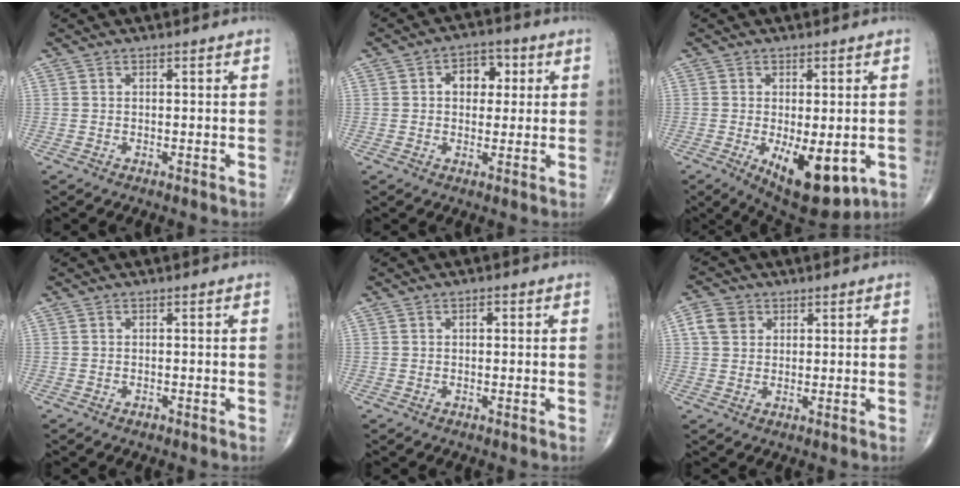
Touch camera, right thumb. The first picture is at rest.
{"total": 6.4, "force": [1.4, 4.6, 4.2], "torque": [-0.025, 0.008, 0.015]}
{"total": 11.6, "force": [-3.4, 5.1, 9.9], "torque": [-0.128, -0.017, -0.034]}
{"total": 0.5, "force": [-0.4, 0.3, 0.2], "torque": [-0.001, 0.001, -0.008]}
{"total": 1.0, "force": [0.2, 0.6, 0.8], "torque": [-0.007, 0.002, 0.000]}
{"total": 4.6, "force": [1.5, 3.8, 2.0], "torque": [-0.026, 0.004, 0.027]}